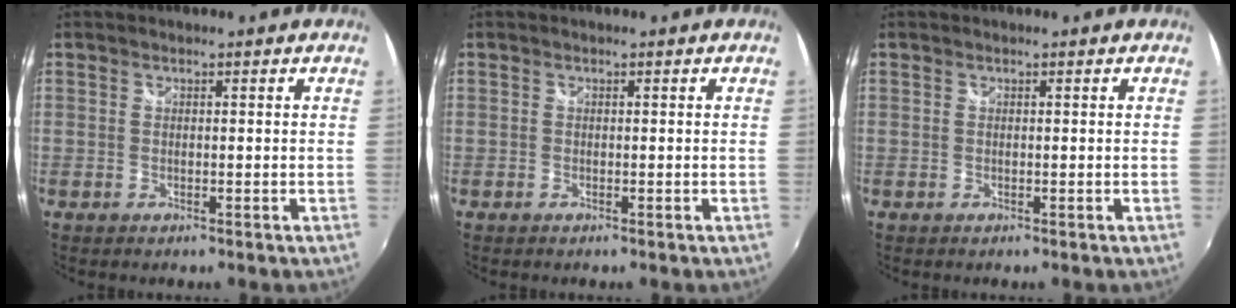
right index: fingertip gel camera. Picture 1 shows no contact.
{"total": 0.0}
{"total": 0.0}